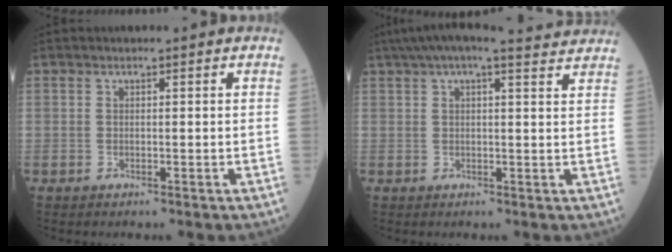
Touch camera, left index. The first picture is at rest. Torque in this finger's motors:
{"motor_torque": [0.75, -1.39, 0.20, 0.03]}